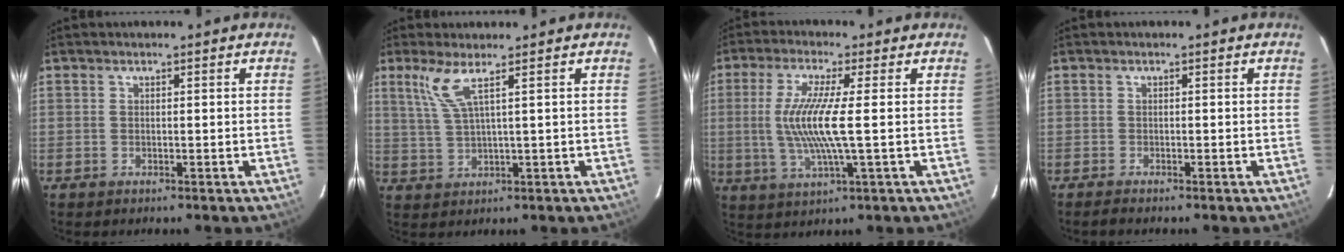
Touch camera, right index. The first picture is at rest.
{"total": 4.6, "force": [2.5, -0.4, 3.9], "torque": [-0.083, -0.007, 0.058]}
{"total": 10.1, "force": [0.0, 0.3, 10.1], "torque": [-0.202, -0.008, 0.003]}
{"total": 1.4, "force": [-1.3, 0.1, 0.6], "torque": [-0.016, -0.006, -0.021]}